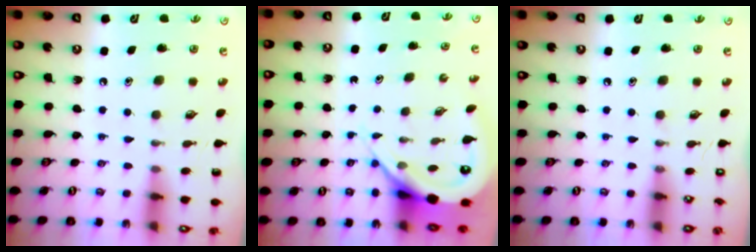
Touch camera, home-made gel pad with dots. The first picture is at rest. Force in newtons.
{"total": 8.0, "press": 8.0, "slide": 1.0}
{"total": 0.0}